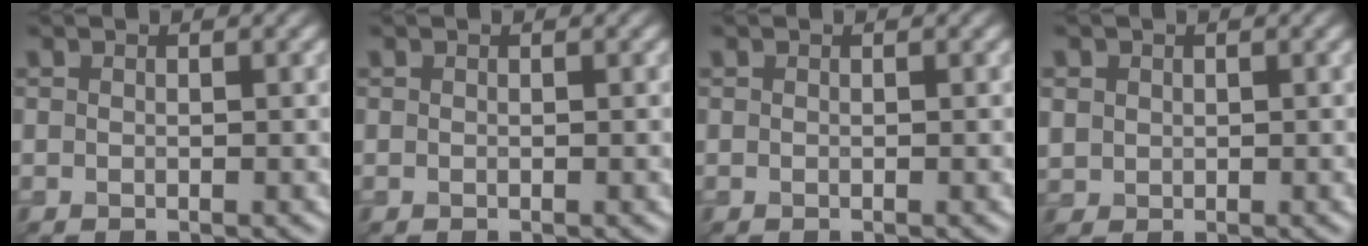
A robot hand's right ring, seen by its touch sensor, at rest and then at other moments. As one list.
[{"total": 0.0}, {"total": 0.0}, {"total": 1.5, "force": [0.5, 1.4, 0.3], "torque": [-0.007, -0.005, 0.013]}]